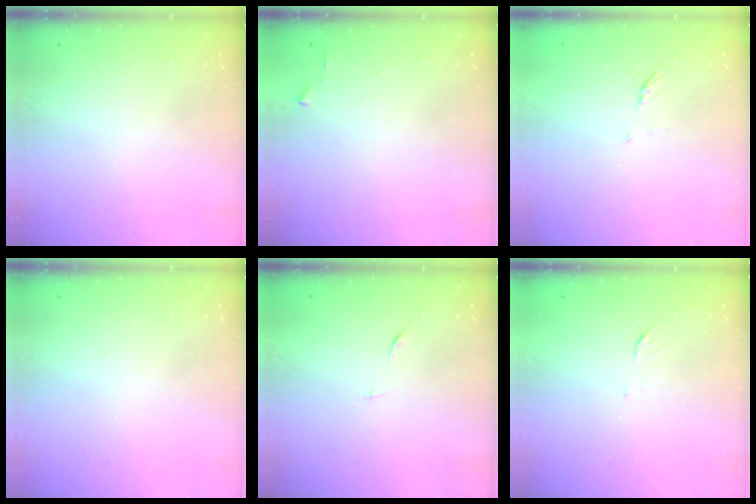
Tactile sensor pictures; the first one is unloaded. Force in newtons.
{"total": 3.0, "press": 2.9, "slide": 0.4}
{"total": 3.9, "press": 3.8, "slide": 0.7}
{"total": 0.0}
{"total": 4.5, "press": 4.3, "slide": 1.0}
{"total": 3.3, "press": 3.3, "slide": 0.5}